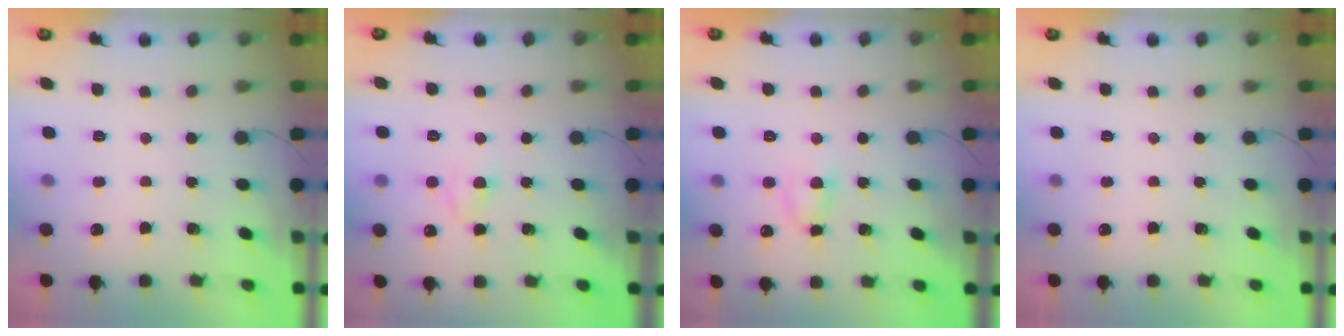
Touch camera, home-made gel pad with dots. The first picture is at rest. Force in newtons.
{"total": 2.5, "press": 2.3, "slide": 1.0}
{"total": 5.0, "press": 4.8, "slide": 1.5}
{"total": 0.0}